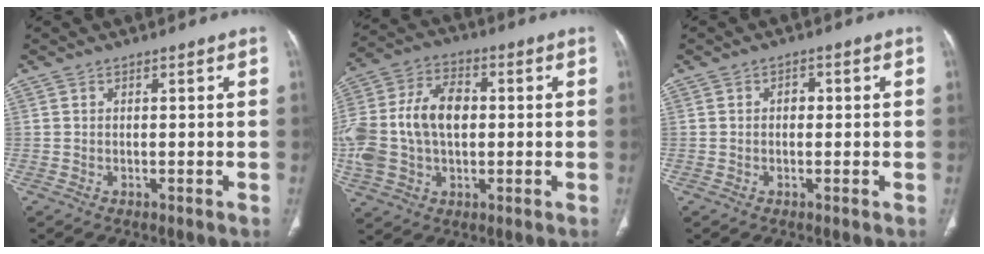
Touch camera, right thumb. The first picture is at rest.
{"total": 19.1, "force": [0.4, 12.9, 14.2], "torque": [-0.314, 0.023, 0.012]}
{"total": 1.7, "force": [0.1, 1.3, 1.1], "torque": [-0.010, 0.007, -0.001]}